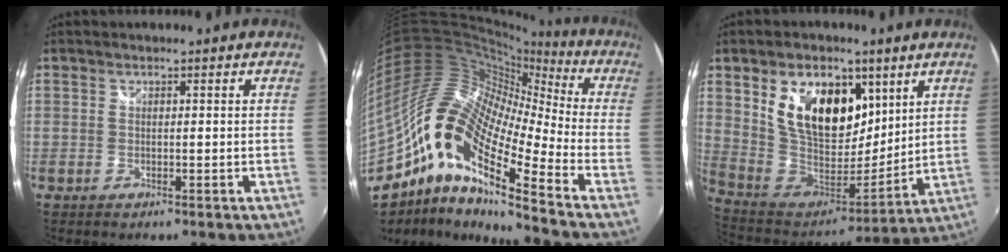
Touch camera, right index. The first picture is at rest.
{"total": 16.7, "force": [-7.4, 4.7, 14.2], "torque": [-0.222, -0.007, -0.165]}
{"total": 19.8, "force": [7.7, 12.1, 13.7], "torque": [-0.265, 0.010, 0.156]}